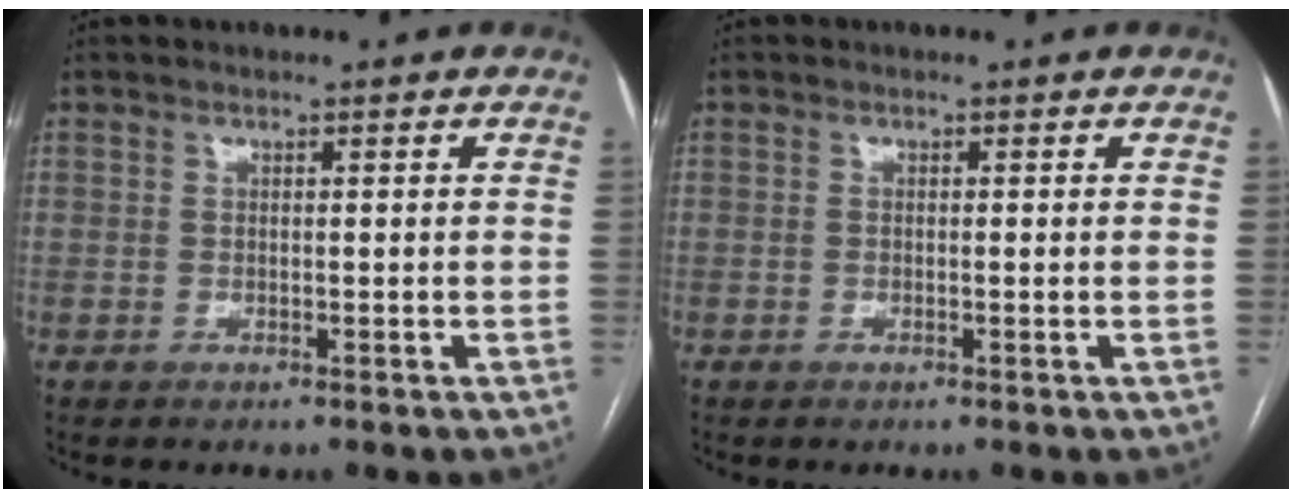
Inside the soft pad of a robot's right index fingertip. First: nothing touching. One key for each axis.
{"total": 0.6, "fx": -0.1, "fy": 0.1, "fz": 0.6, "tx": -0.011, "ty": -0.001, "tz": 0.000}